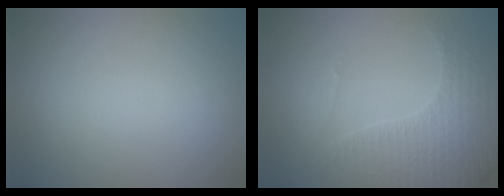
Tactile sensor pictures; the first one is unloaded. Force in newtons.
{"total": 4.4, "press": 3.3, "slide": 2.9}